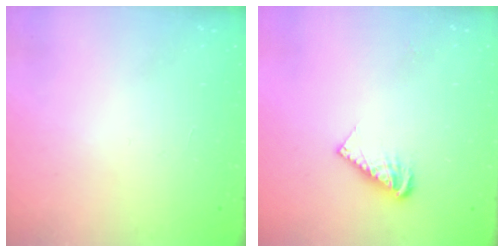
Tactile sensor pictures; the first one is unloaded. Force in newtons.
{"total": 6.8, "press": 6.8, "slide": 0.6}